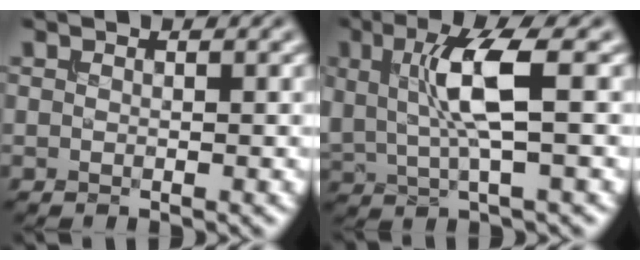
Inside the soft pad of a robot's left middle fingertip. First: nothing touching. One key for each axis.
{"total": 5.5, "fx": 1.1, "fy": 1.5, "fz": 5.2, "tx": -0.113, "ty": -0.001, "tz": 0.025}